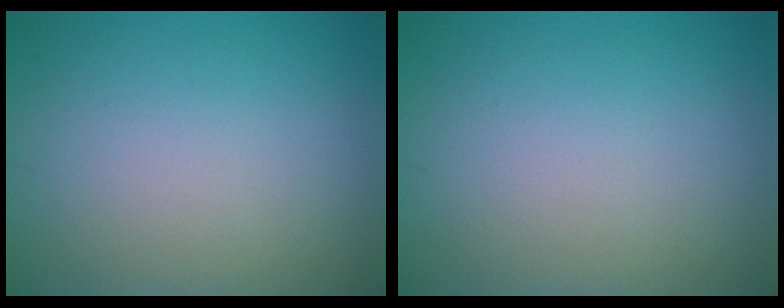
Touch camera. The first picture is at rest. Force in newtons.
{"total": 0.0}